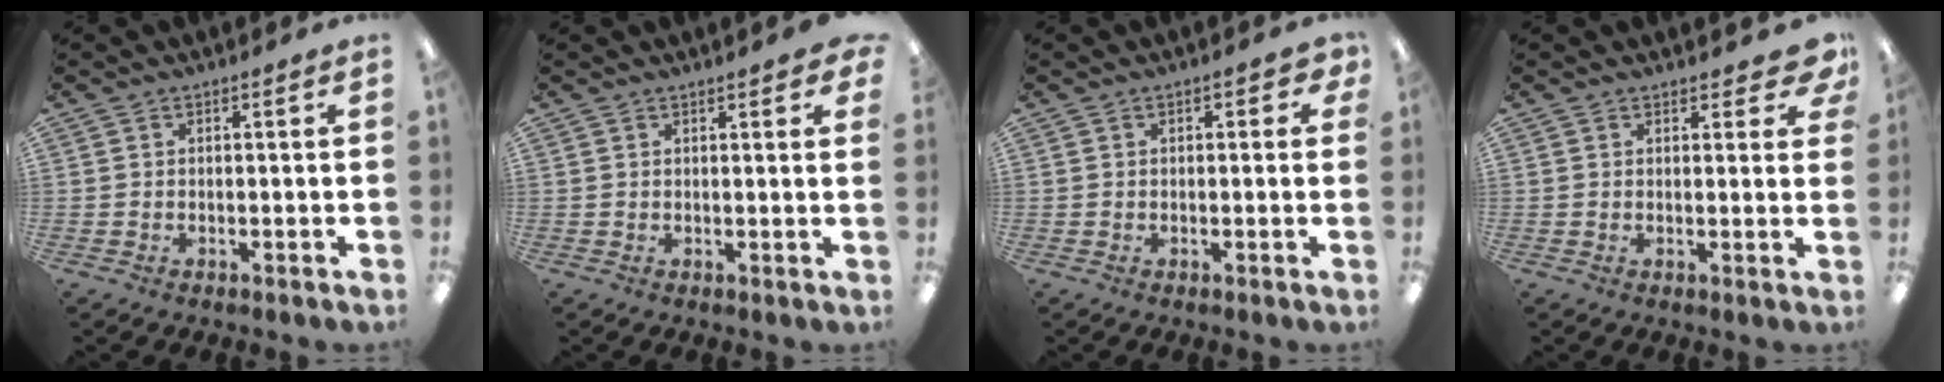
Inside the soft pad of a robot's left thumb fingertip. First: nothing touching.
{"total": 1.9, "force": [1.5, 0.2, 1.1], "torque": [-0.016, -0.003, 0.025]}
{"total": 2.6, "force": [0.8, 1.5, 2.0], "torque": [-0.023, 0.000, 0.010]}
{"total": 4.4, "force": [3.1, 2.0, 2.4], "torque": [-0.027, -0.012, 0.053]}